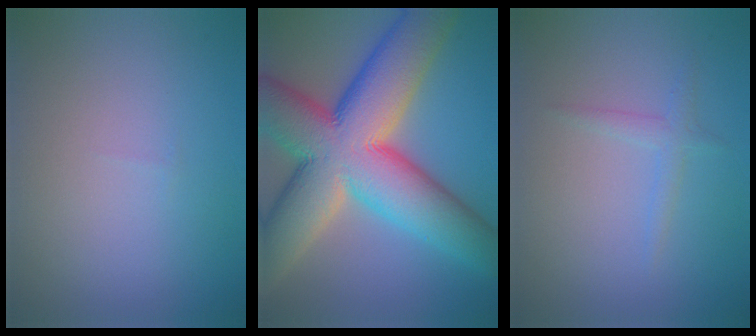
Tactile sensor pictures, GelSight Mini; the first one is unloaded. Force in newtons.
{"total": 16.6, "press": 16.6, "slide": 0.9}
{"total": 1.3, "press": 1.3, "slide": 0.1}